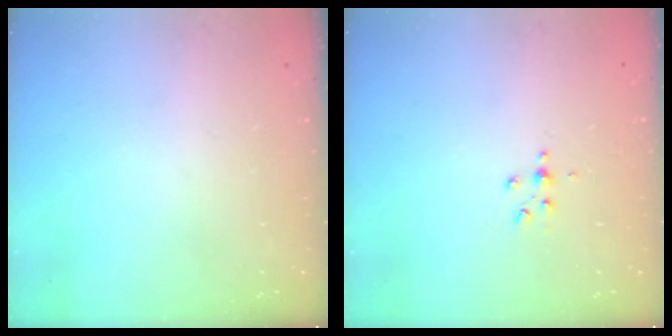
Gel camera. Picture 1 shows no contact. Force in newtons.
{"total": 3.0, "press": 2.6, "slide": 1.5}